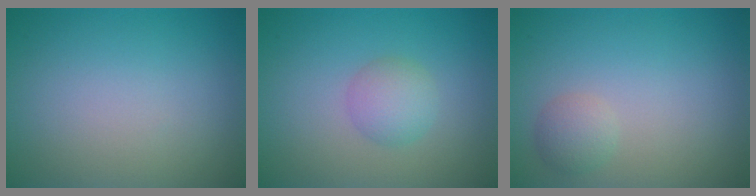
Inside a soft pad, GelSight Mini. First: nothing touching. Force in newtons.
{"total": 2.4, "press": 2.4, "slide": 0.1}
{"total": 1.6, "press": 1.6, "slide": 0.1}